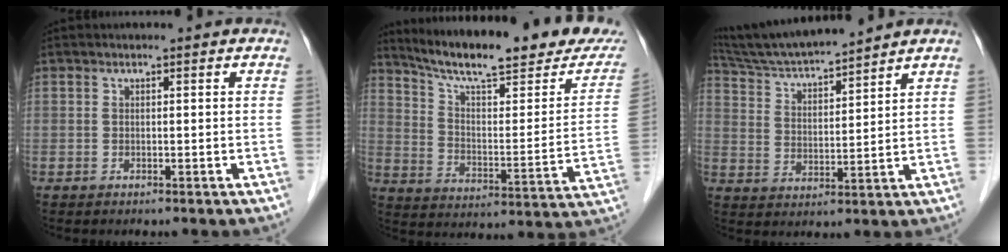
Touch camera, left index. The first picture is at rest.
{"total": 24.9, "force": [21.2, 3.3, 12.5], "torque": [-0.191, -0.037, 0.290]}
{"total": 12.0, "force": [11.2, -0.3, 4.3], "torque": [-0.085, 0.013, 0.204]}